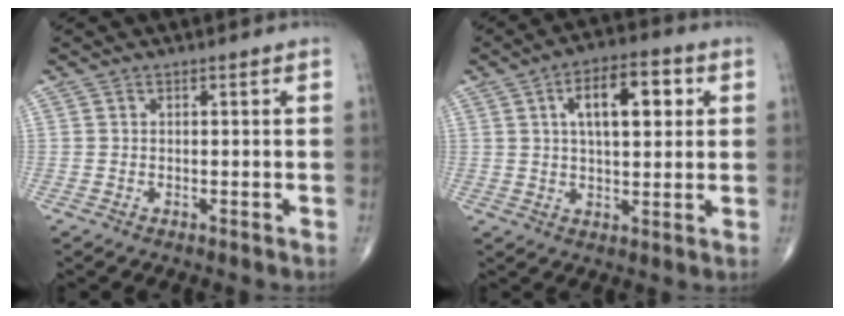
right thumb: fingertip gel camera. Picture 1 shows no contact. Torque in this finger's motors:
{"motor_torque": [0.22, 2.34, 1.22, 0.44, 0.07]}